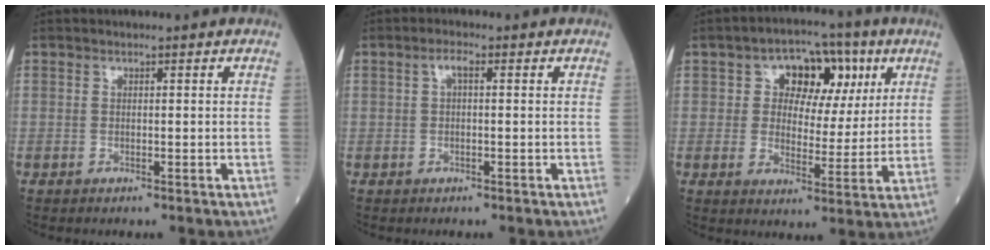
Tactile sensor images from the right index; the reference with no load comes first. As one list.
[{"total": 1.7, "force": [0.3, 0.4, 1.6], "torque": [-0.031, 0.005, 0.006]}, {"total": 10.0, "force": [3.7, 6.4, 6.7], "torque": [-0.084, 0.028, 0.057]}]